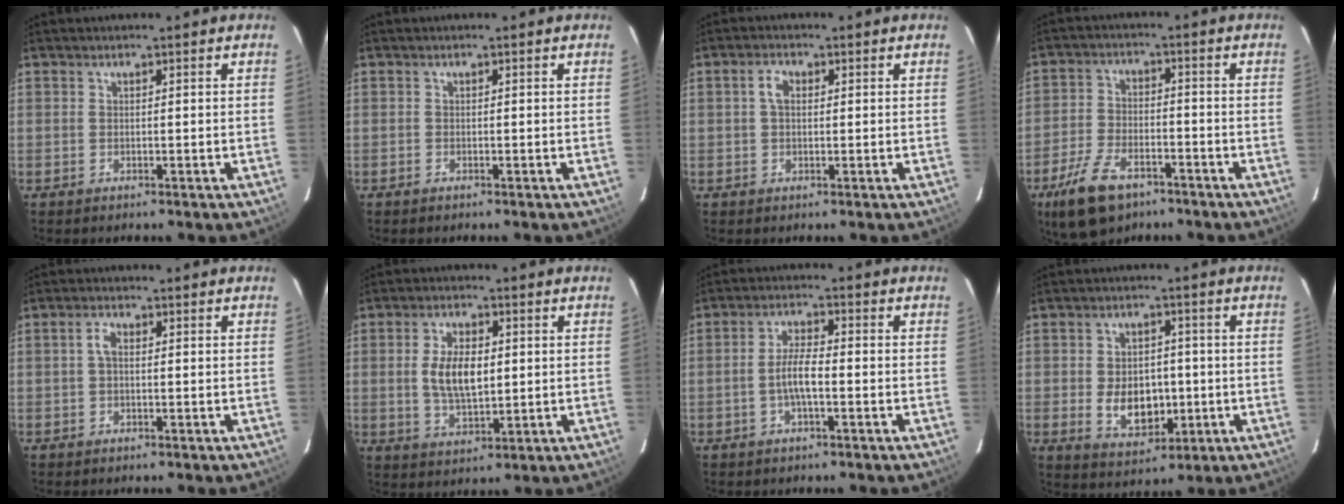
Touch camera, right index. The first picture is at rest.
{"total": 0.0}
{"total": 2.6, "force": [0.5, 1.6, 2.0], "torque": [-0.039, 0.009, 0.009]}
{"total": 11.4, "force": [-7.3, 5.8, 6.7], "torque": [-0.159, -0.009, -0.132]}
{"total": 1.9, "force": [0.1, 1.0, 1.6], "torque": [-0.036, 0.008, 0.001]}
{"total": 8.2, "force": [0.7, 4.0, 7.2], "torque": [-0.140, 0.003, 0.017]}
{"total": 4.8, "force": [-1.5, 1.1, 4.5], "torque": [-0.090, 0.005, -0.029]}
{"total": 9.4, "force": [-1.7, 6.2, 6.9], "torque": [-0.136, -0.003, -0.012]}